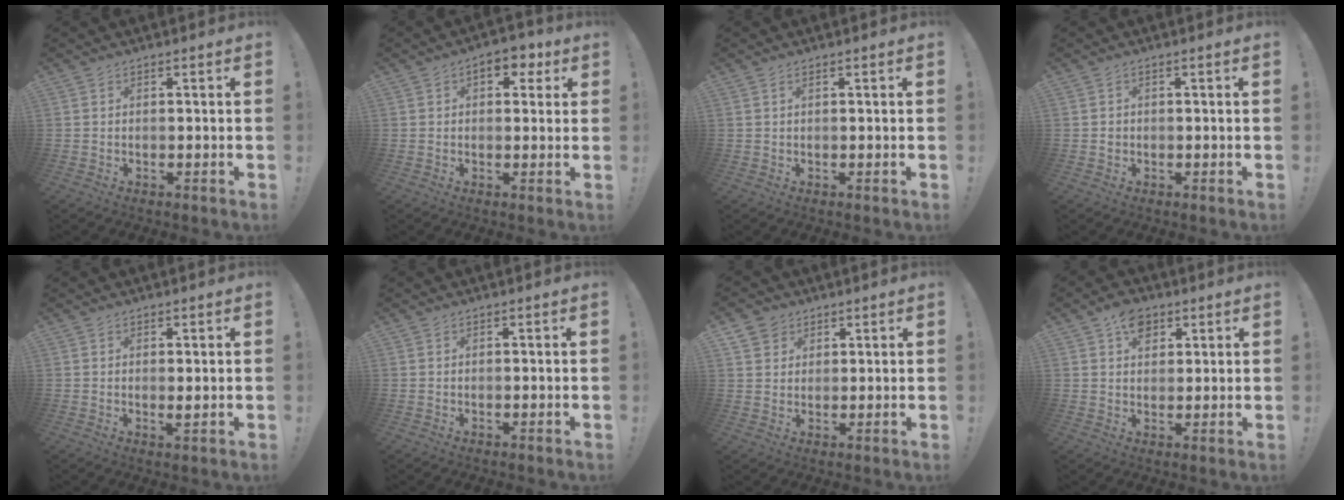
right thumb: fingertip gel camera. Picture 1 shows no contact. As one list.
[{"total": 6.3, "force": [2.2, 4.0, 4.3], "torque": [-0.044, -0.001, 0.034]}, {"total": 0.6, "force": [0.3, 0.2, 0.5], "torque": [-0.012, 0.002, 0.005]}, {"total": 1.2, "force": [-0.3, 1.2, 0.2], "torque": [-0.005, 0.004, -0.005]}, {"total": 1.5, "force": [0.5, 0.3, 1.4], "torque": [-0.013, -0.010, 0.007]}, {"total": 0.0}, {"total": 4.8, "force": [2.9, 3.8, 0.4], "torque": [-0.002, -0.017, 0.055]}, {"total": 7.2, "force": [3.8, 5.0, 3.6], "torque": [-0.047, -0.009, 0.069]}]